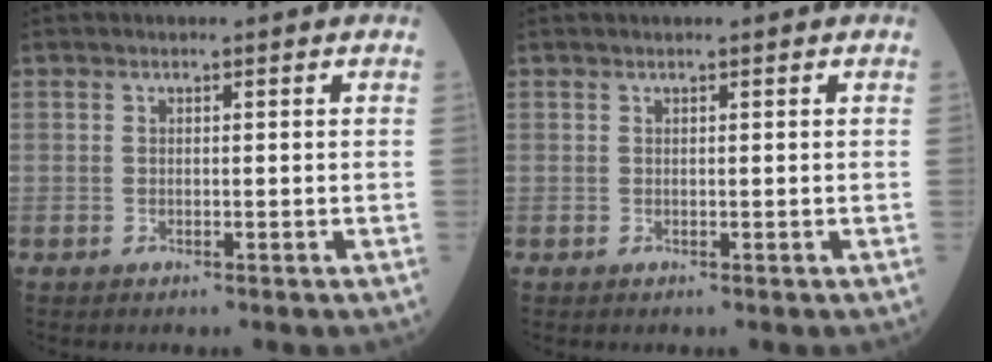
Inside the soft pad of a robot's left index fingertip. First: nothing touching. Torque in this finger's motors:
{"motor_torque": [0.17, -0.09, 0.00, -0.01]}